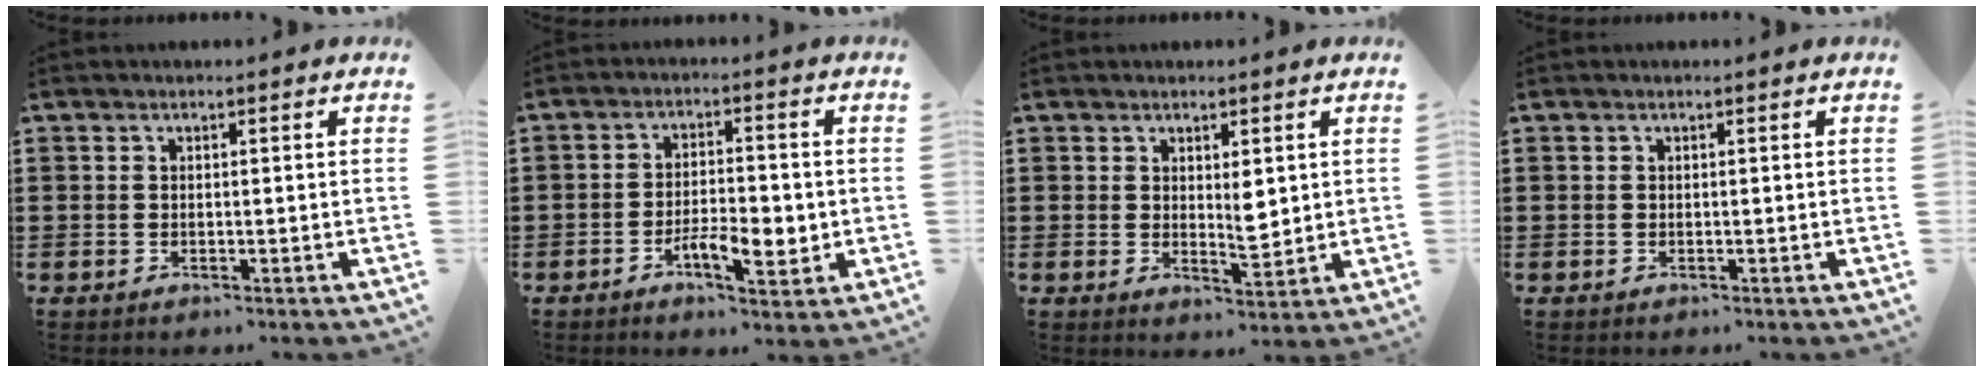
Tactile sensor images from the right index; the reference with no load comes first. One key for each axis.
{"total": 6.4, "fx": -2.2, "fy": 2.4, "fz": 5.6, "tx": -0.095, "ty": 0.005, "tz": -0.038}
{"total": 3.4, "fx": 1.2, "fy": 1.5, "fz": 2.8, "tx": -0.032, "ty": -0.008, "tz": 0.018}
{"total": 0.0}